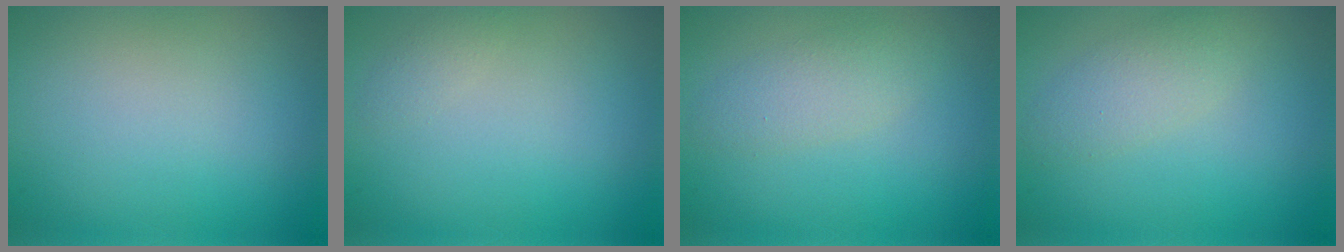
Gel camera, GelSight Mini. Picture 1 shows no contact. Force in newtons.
{"total": 0.7, "press": 0.7, "slide": 0.0}
{"total": 2.4, "press": 2.4, "slide": 0.2}
{"total": 2.5, "press": 2.5, "slide": 0.1}